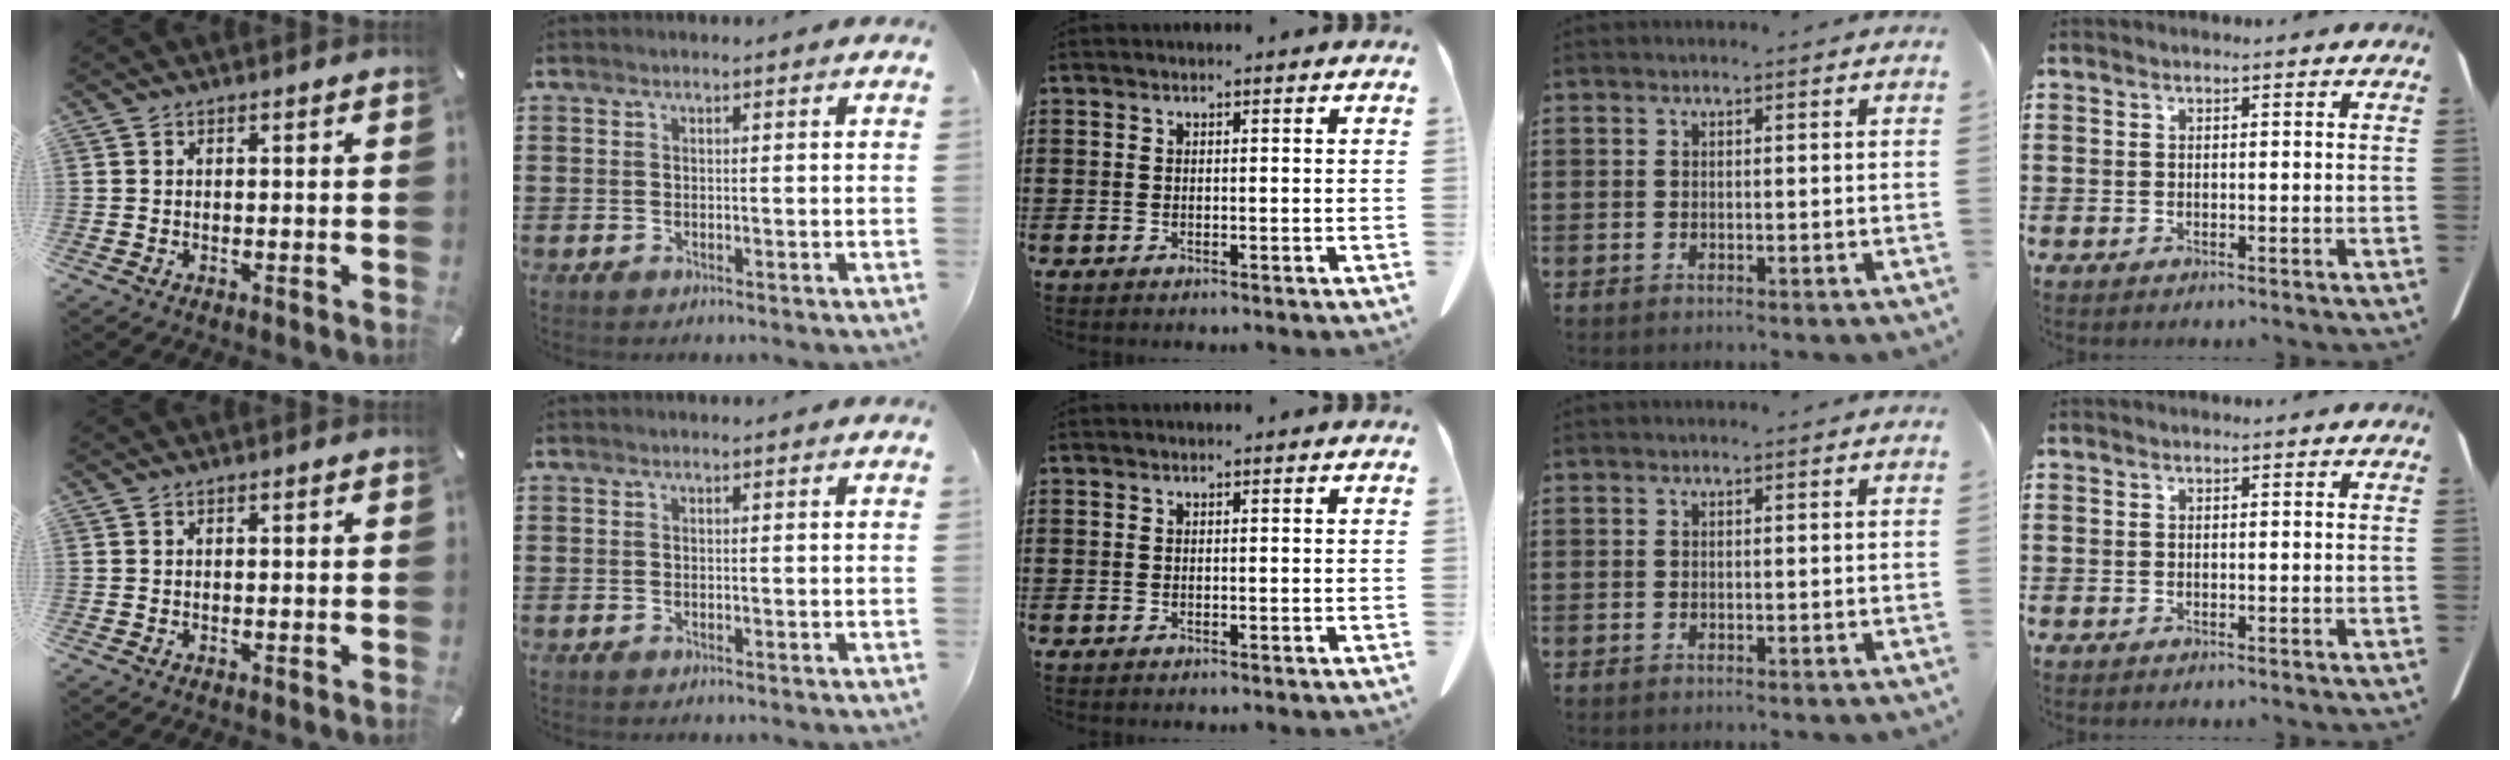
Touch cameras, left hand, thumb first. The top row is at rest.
{}